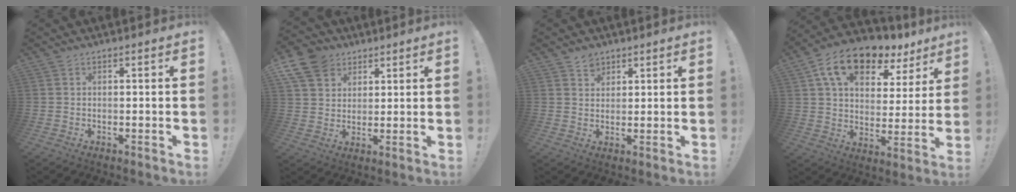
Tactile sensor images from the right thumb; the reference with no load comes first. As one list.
[{"total": 10.7, "force": [5.8, 8.2, 3.8], "torque": [-0.067, -0.029, 0.119]}, {"total": 3.3, "force": [2.5, 2.1, 0.4], "torque": [0.001, -0.016, 0.043]}, {"total": 15.1, "force": [9.3, 8.3, 8.5], "torque": [-0.145, -0.050, 0.167]}]